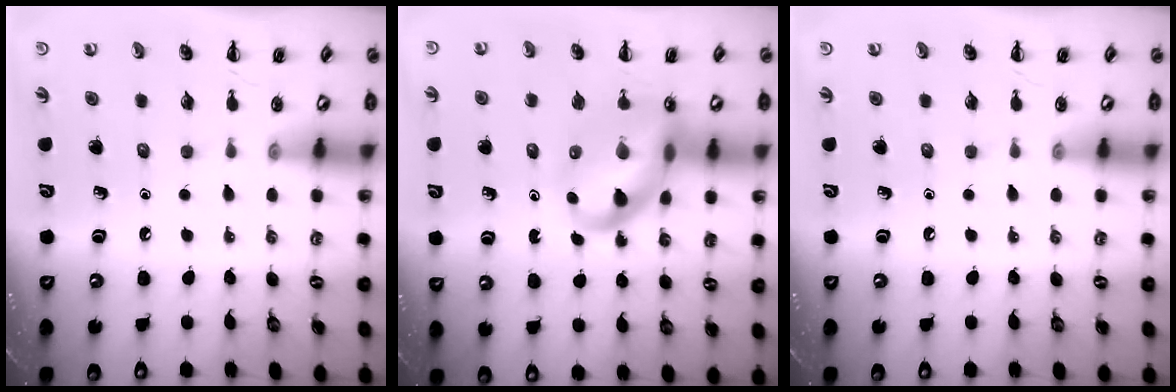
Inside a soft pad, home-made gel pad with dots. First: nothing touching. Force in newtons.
{"total": 14.6, "press": 14.2, "slide": 3.6}
{"total": 0.0}